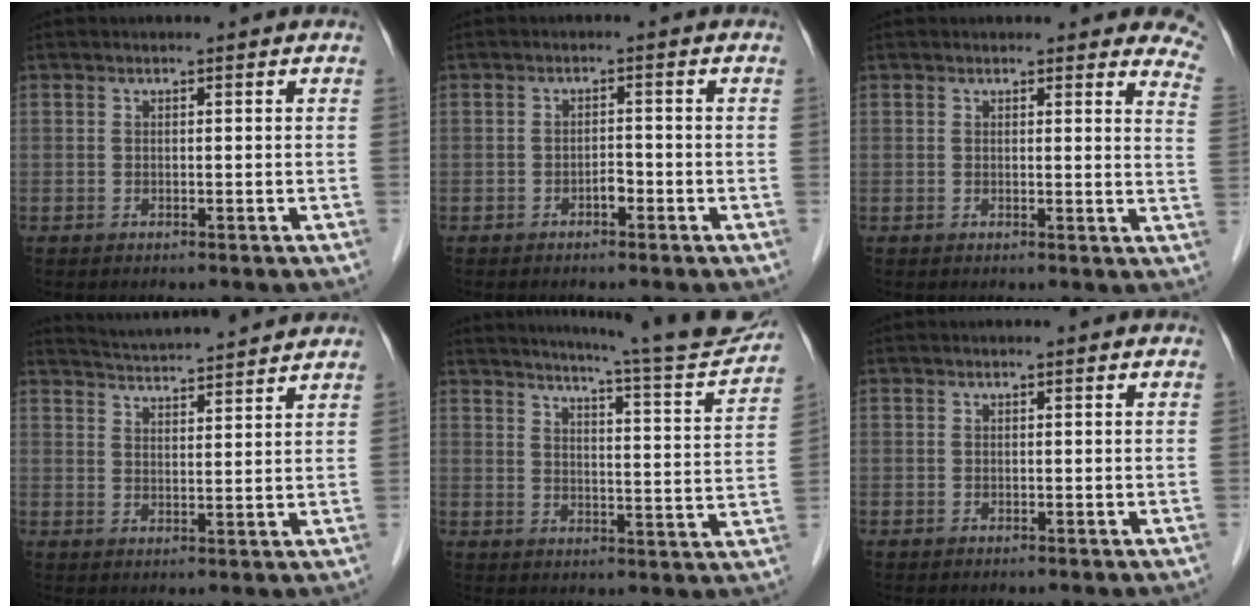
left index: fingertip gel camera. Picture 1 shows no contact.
{"total": 1.5, "force": [-1.0, 0.6, 0.9], "torque": [-0.014, 0.003, -0.016]}
{"total": 8.3, "force": [7.6, 2.0, 2.7], "torque": [-0.002, -0.027, 0.047]}
{"total": 11.0, "force": [10.5, 0.0, 3.4], "torque": [-0.065, 0.022, 0.151]}
{"total": 17.0, "force": [15.8, -0.5, 6.2], "torque": [-0.097, -0.053, 0.193]}
{"total": 0.0}